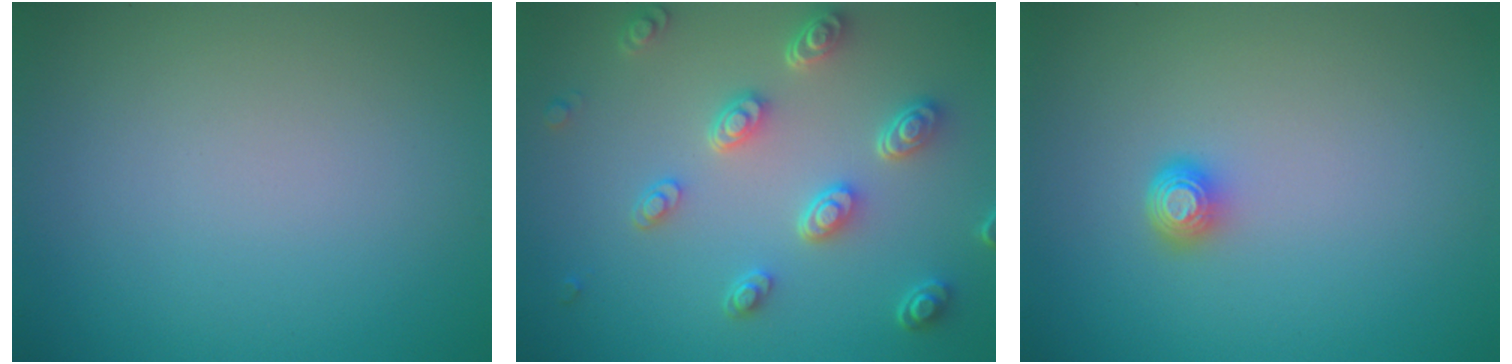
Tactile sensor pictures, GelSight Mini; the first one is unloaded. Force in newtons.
{"total": 4.9, "press": 3.8, "slide": 3.1}
{"total": 1.6, "press": 1.2, "slide": 1.2}